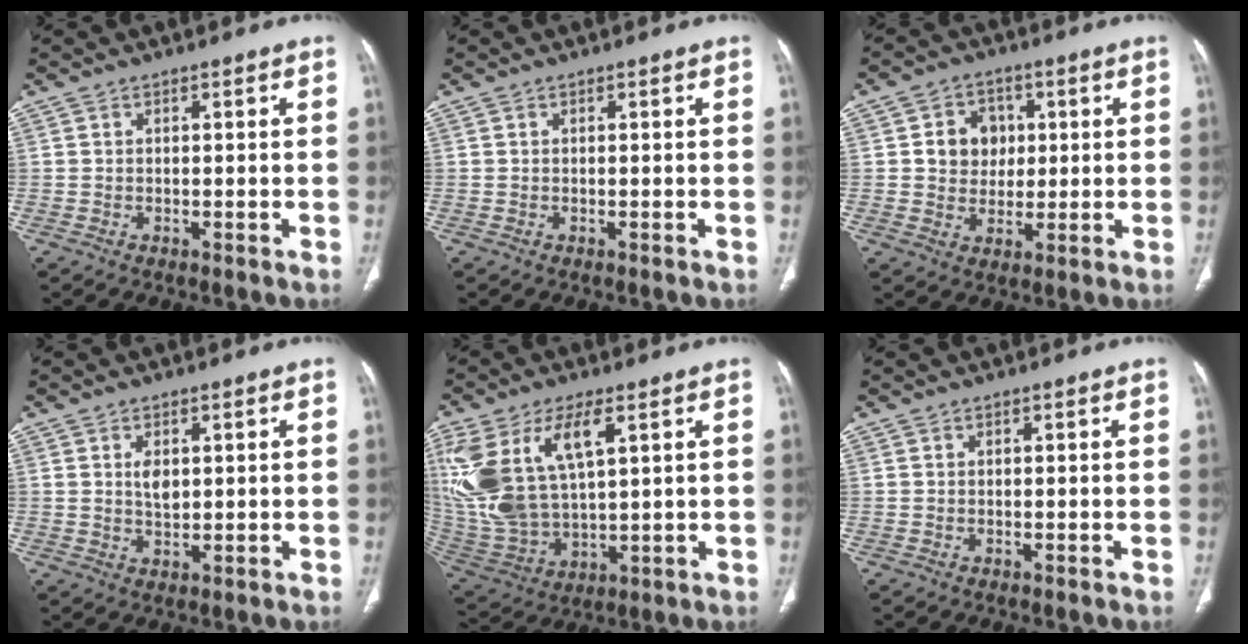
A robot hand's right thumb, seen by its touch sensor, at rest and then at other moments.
{"total": 0.0}
{"total": 7.6, "force": [1.4, 6.6, 3.5], "torque": [-0.014, 0.001, 0.023]}
{"total": 3.4, "force": [0.9, 1.9, 2.6], "torque": [-0.040, -0.008, 0.020]}
{"total": 20.1, "force": [6.9, 9.7, 16.2], "torque": [-0.348, -0.019, 0.144]}
{"total": 0.0}